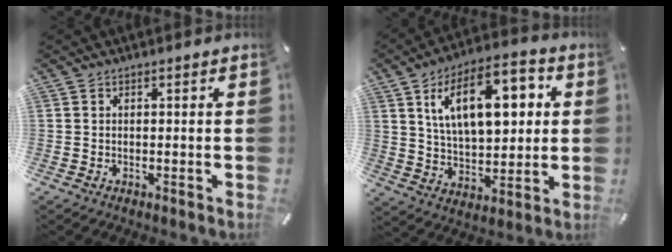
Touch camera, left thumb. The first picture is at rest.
{"total": 18.3, "force": [6.8, 9.5, 14.1], "torque": [-0.227, -0.006, 0.109]}